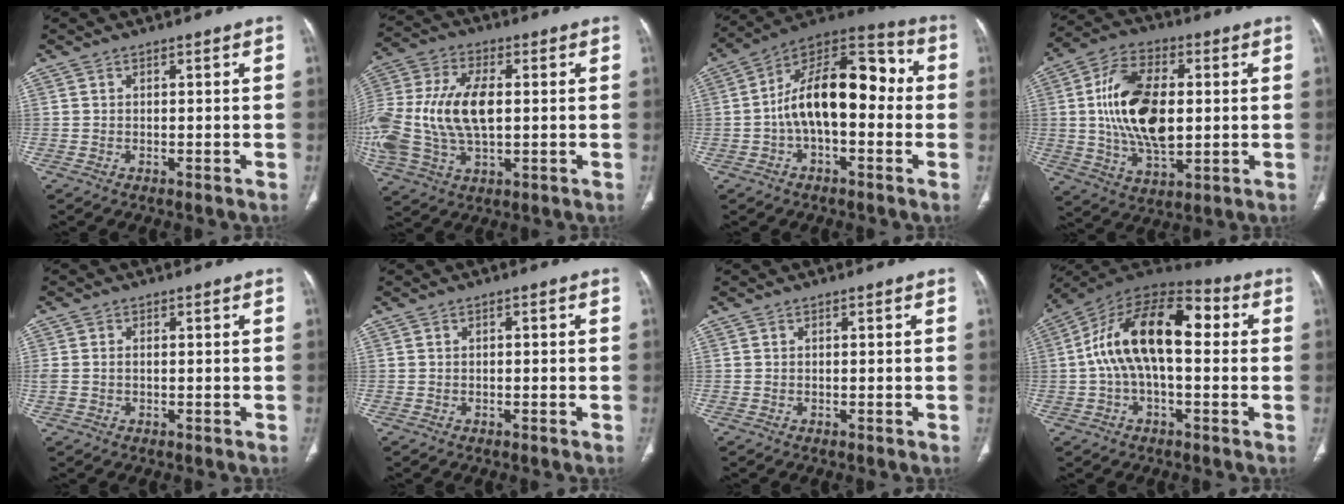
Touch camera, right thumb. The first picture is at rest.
{"total": 20.6, "force": [0.4, 11.4, 17.1], "torque": [-0.404, 0.001, 0.009]}
{"total": 18.2, "force": [-0.7, 9.6, 15.4], "torque": [-0.226, 0.053, -0.023]}
{"total": 17.7, "force": [1.4, 9.7, 14.8], "torque": [-0.266, 0.001, 0.027]}
{"total": 2.5, "force": [-0.1, 1.6, 1.8], "torque": [-0.061, 0.009, 0.002]}
{"total": 0.7, "force": [0.0, 0.4, 0.6], "torque": [-0.010, 0.001, 0.000]}
{"total": 0.0}
{"total": 18.5, "force": [1.8, 9.2, 15.9], "torque": [-0.266, 0.050, 0.019]}